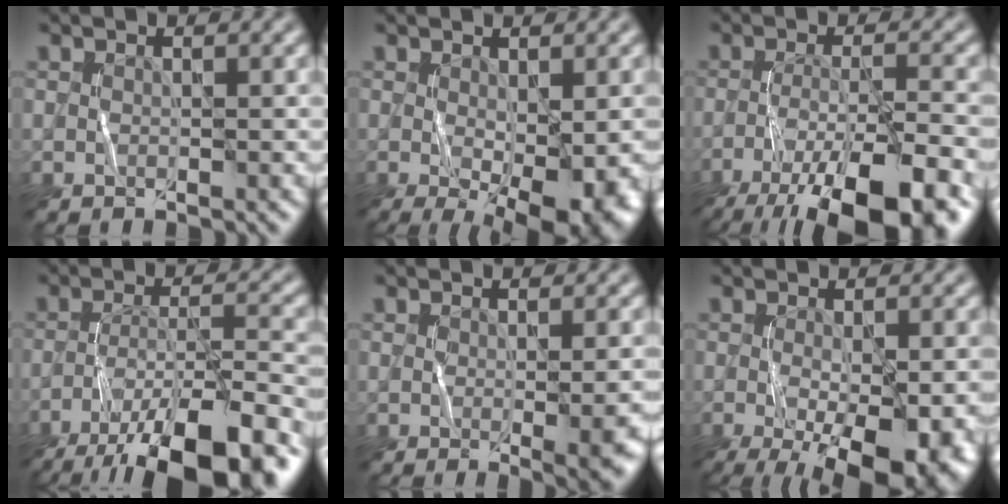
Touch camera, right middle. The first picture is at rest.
{"total": 7.2, "force": [-1.8, 2.6, 6.5], "torque": [-0.112, -0.021, -0.013]}
{"total": 11.8, "force": [-7.3, 2.9, 8.8], "torque": [-0.158, -0.009, -0.116]}
{"total": 13.1, "force": [-9.1, 3.3, 8.8], "torque": [-0.149, -0.017, -0.136]}
{"total": 4.3, "force": [-0.9, 1.1, 4.1], "torque": [-0.052, -0.009, -0.010]}
{"total": 11.4, "force": [-4.2, 4.2, 9.8], "torque": [-0.157, -0.033, -0.048]}